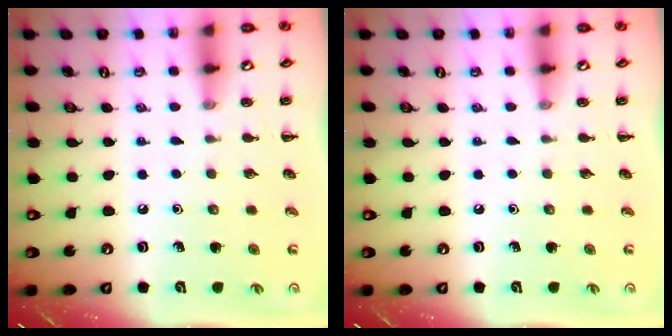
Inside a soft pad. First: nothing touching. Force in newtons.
{"total": 0.0}